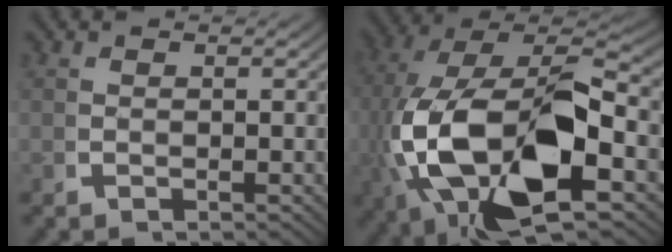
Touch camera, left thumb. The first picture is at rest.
{"total": 21.4, "force": [-1.2, 12.4, 17.5], "torque": [-0.377, -0.056, 0.016]}